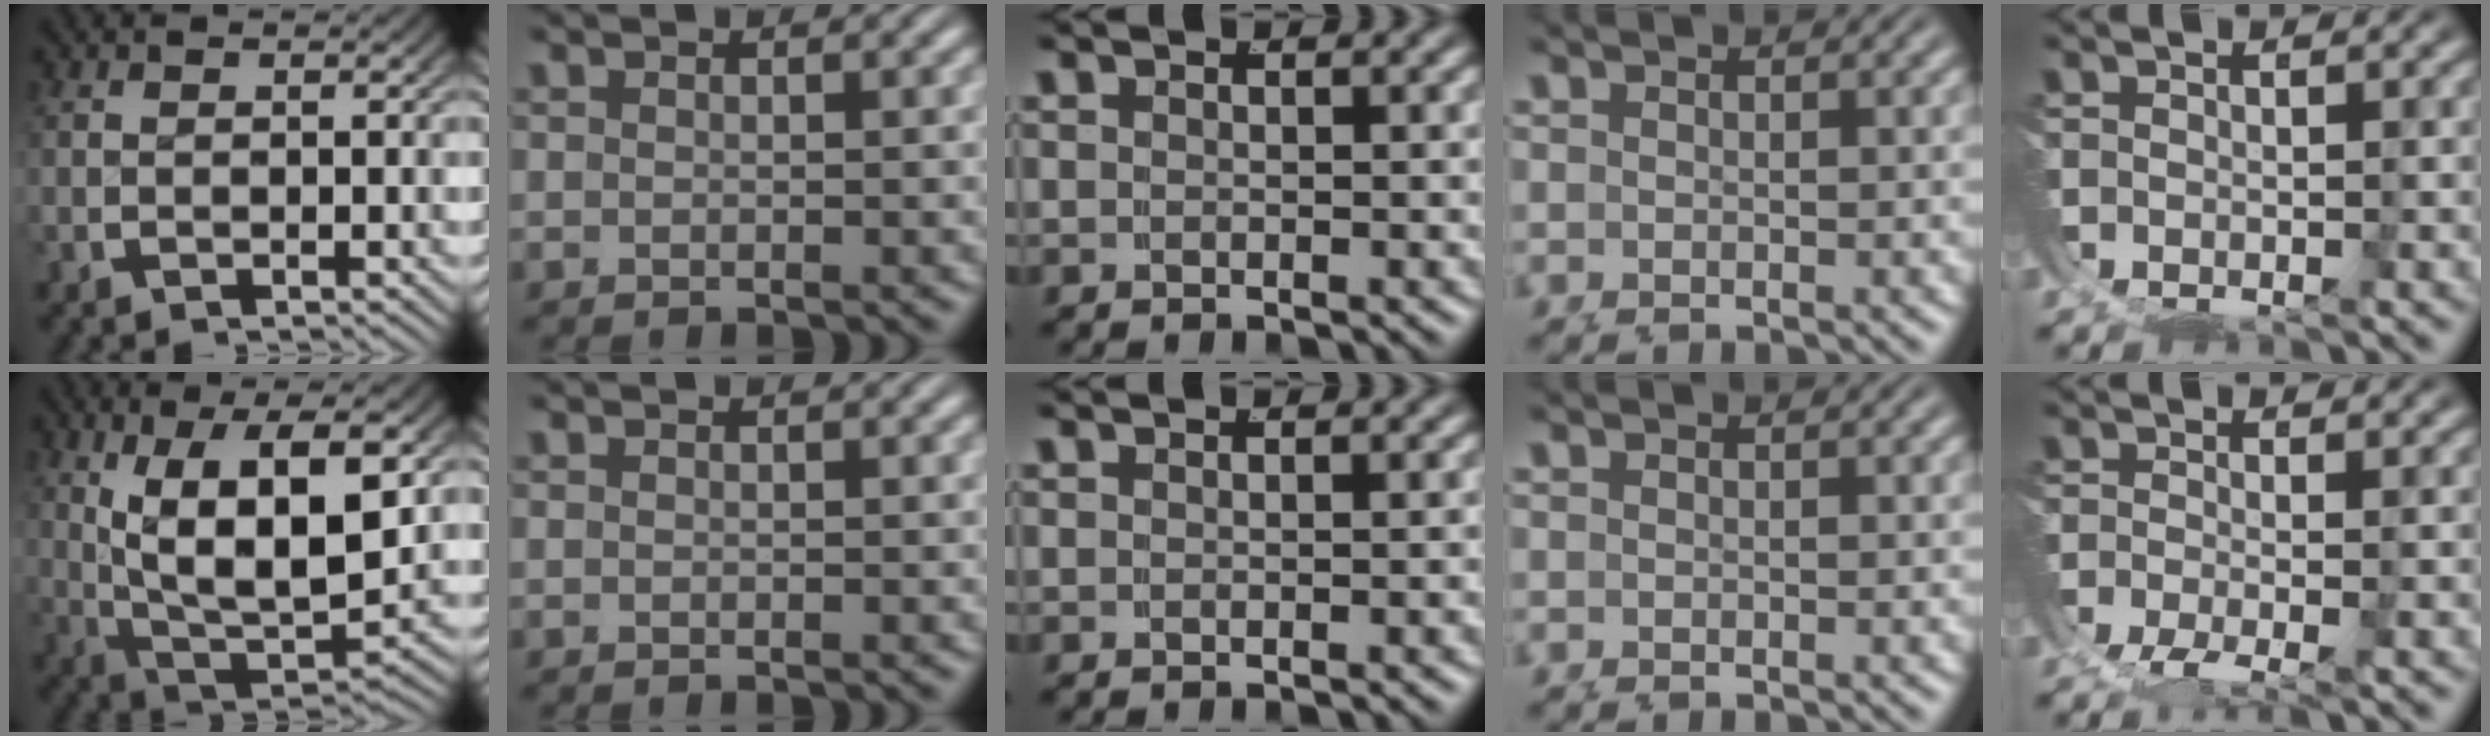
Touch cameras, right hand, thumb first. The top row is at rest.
{"thumb": {"total": 13.7, "force": [-0.5, 7.8, 11.3], "torque": [-0.222, -0.051, 0.018]}, "little": {"total": 2.1, "force": [-1.6, 0.2, 1.4], "torque": [-0.028, -0.019, -0.021]}}